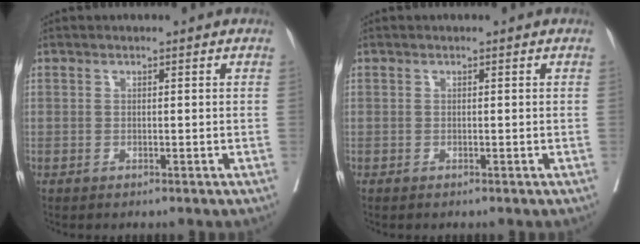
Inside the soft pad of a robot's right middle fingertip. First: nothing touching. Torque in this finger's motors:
{"motor_torque": [0.81, -1.33, 0.00, 0.00]}